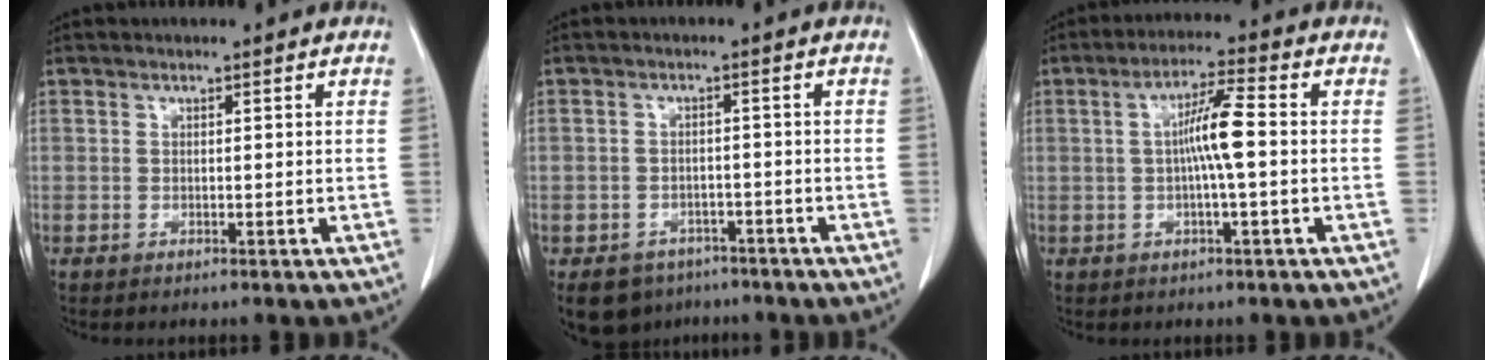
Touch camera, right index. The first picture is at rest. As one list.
[{"total": 6.3, "force": [-4.6, 4.3, 0.9], "torque": [-0.007, 0.007, -0.064]}, {"total": 6.4, "force": [-0.1, 0.1, 6.4], "torque": [-0.119, 0.009, -0.003]}]